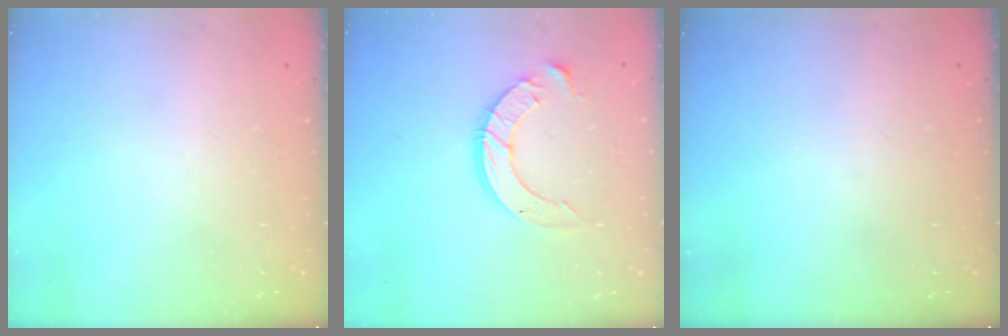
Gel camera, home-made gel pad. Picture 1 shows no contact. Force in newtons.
{"total": 10.2, "press": 10.2, "slide": 1.0}
{"total": 0.0}